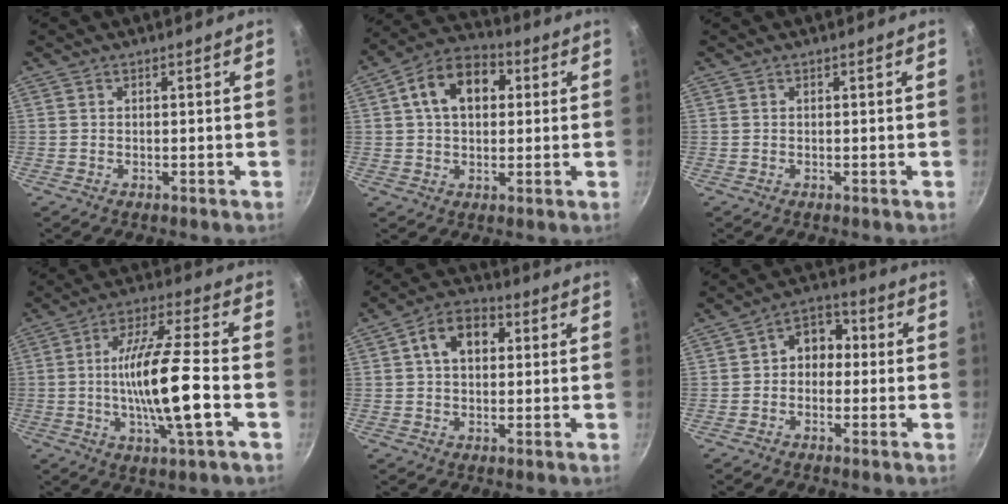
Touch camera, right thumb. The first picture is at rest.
{"total": 12.4, "force": [3.0, 8.4, 8.6], "torque": [-0.113, 0.020, 0.033]}
{"total": 0.0}
{"total": 15.4, "force": [-2.8, 2.7, 14.9], "torque": [-0.265, 0.020, -0.055]}
{"total": 8.7, "force": [2.0, 6.0, 6.0], "torque": [-0.073, 0.018, 0.021]}
{"total": 7.1, "force": [0.1, 5.6, 4.4], "torque": [-0.019, 0.022, -0.017]}